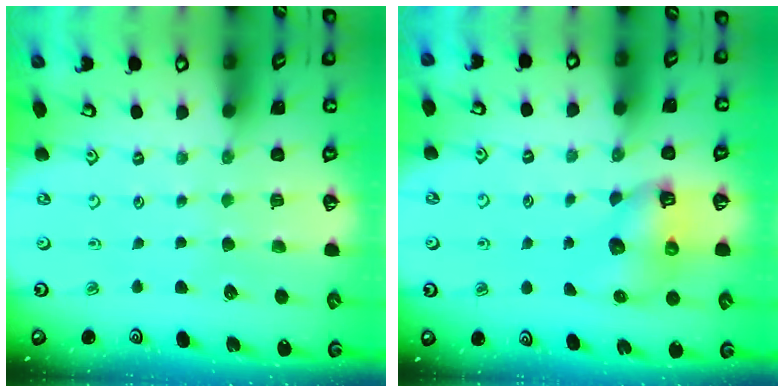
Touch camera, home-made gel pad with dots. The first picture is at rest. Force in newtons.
{"total": 6.9, "press": 6.8, "slide": 0.8}